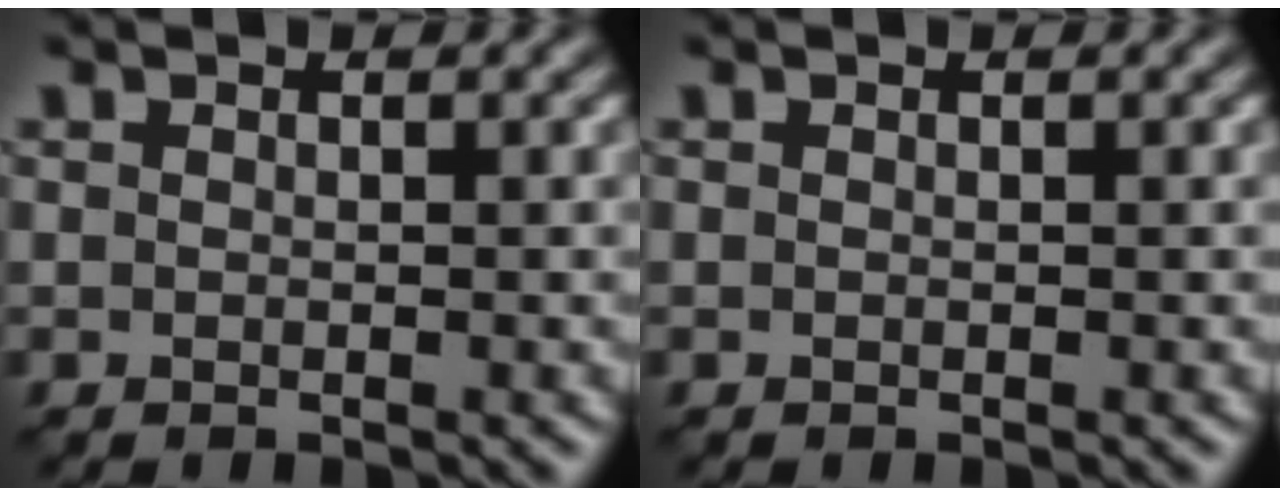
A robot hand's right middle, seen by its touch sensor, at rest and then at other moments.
{"total": 0.0}